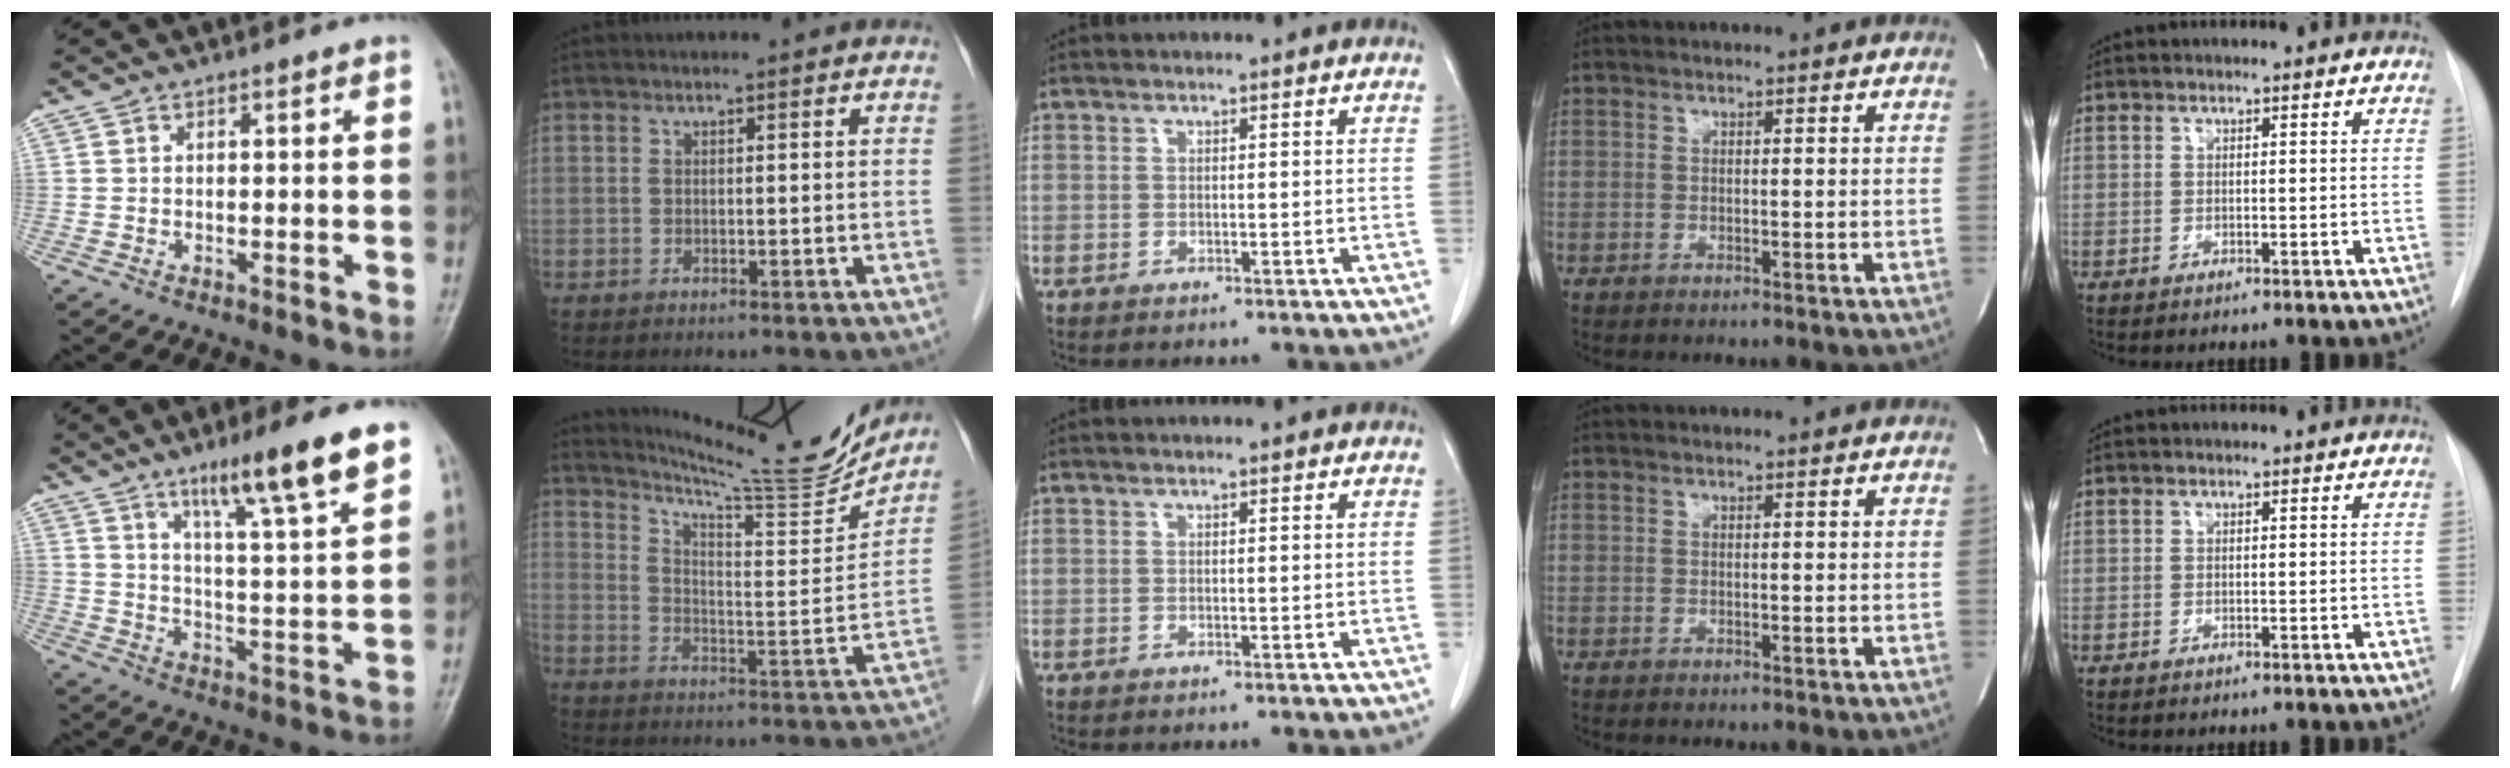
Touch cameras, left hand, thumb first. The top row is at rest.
{"thumb": {"total": 14.5, "force": [9.3, 1.1, 11.0], "torque": [-0.167, -0.047, 0.149]}, "index": {"total": 17.2, "force": [16.5, -0.1, 4.9], "torque": [-0.090, -0.056, 0.236]}}